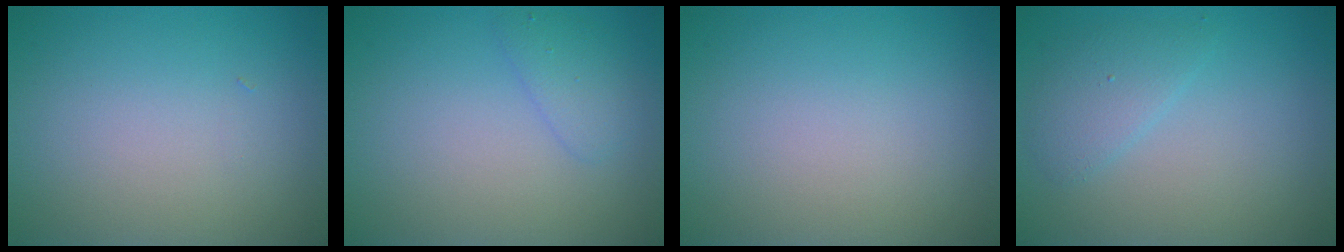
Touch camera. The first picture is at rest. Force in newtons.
{"total": 1.7, "press": 1.7, "slide": 0.1}
{"total": 0.0}
{"total": 2.0, "press": 2.0, "slide": 0.2}